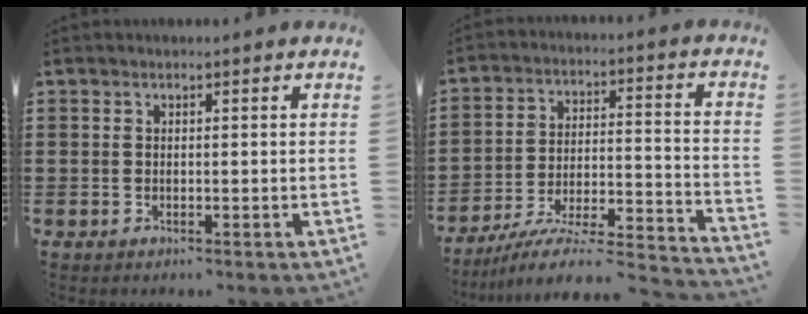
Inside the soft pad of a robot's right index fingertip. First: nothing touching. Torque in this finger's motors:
{"motor_torque": [0.56, 0.75, 0.69, 0.16]}